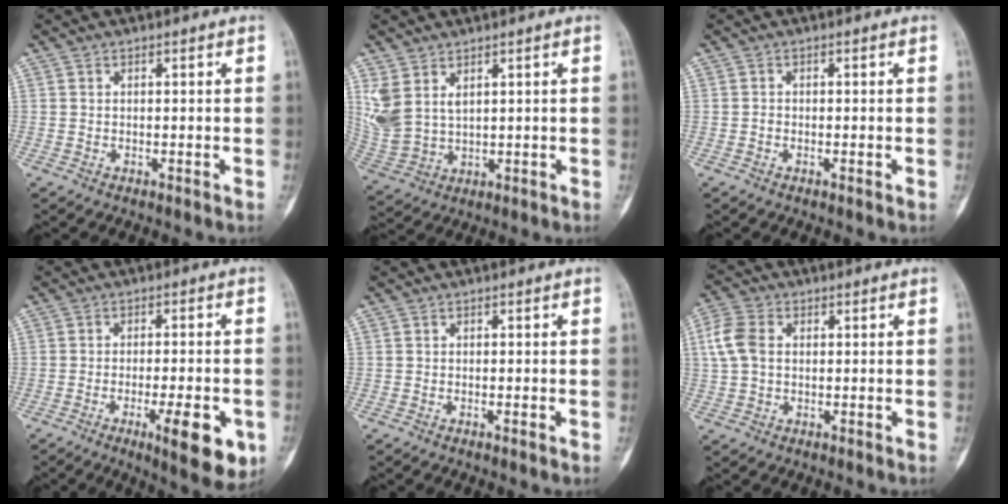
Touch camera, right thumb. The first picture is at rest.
{"total": 7.5, "force": [3.6, 4.4, 5.0], "torque": [-0.107, -0.013, 0.088]}
{"total": 0.7, "force": [-0.3, 0.3, 0.5], "torque": [-0.008, 0.001, -0.007]}
{"total": 11.2, "force": [-4.3, 3.0, 9.9], "torque": [-0.125, 0.000, -0.056]}
{"total": 1.0, "force": [-0.4, 0.2, 0.9], "torque": [-0.013, -0.001, -0.006]}
{"total": 6.7, "force": [1.0, 4.8, 4.6], "torque": [-0.105, 0.013, 0.018]}